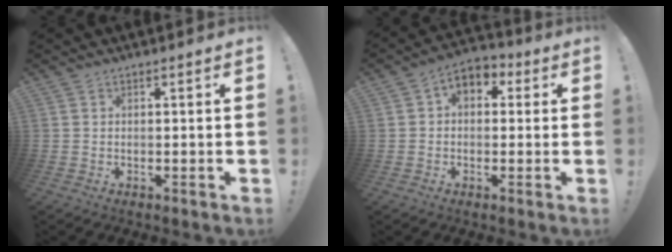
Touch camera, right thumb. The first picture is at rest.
{"total": 5.8, "force": [0.8, 4.5, 3.5], "torque": [-0.046, 0.005, 0.016]}